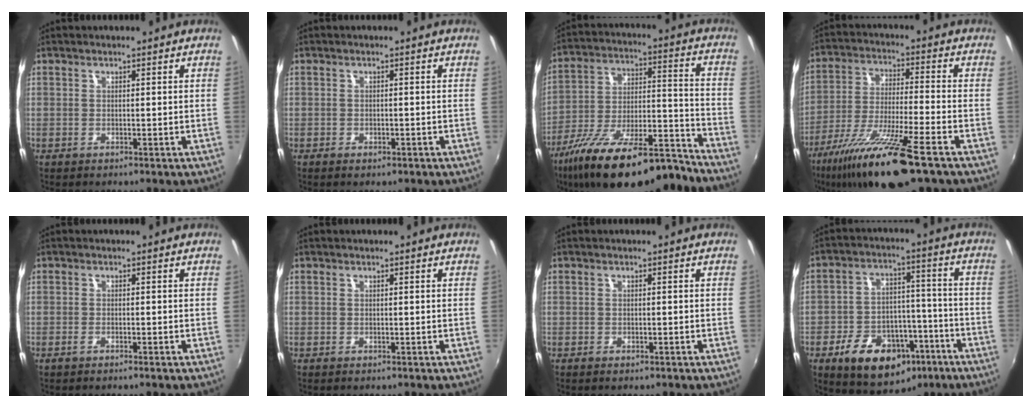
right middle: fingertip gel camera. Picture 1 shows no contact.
{"total": 1.6, "force": [-1.1, 0.9, 0.9], "torque": [-0.017, -0.003, -0.017]}
{"total": 23.3, "force": [-17.9, 5.7, 13.9], "torque": [-0.241, -0.032, -0.281]}
{"total": 17.1, "force": [-11.2, 1.8, 12.7], "torque": [-0.253, -0.034, -0.202]}
{"total": 1.4, "force": [-1.1, 0.1, 0.8], "torque": [-0.019, -0.001, -0.022]}
{"total": 0.0}
{"total": 1.0, "force": [-0.7, 0.5, 0.5], "torque": [-0.010, -0.002, -0.012]}
{"total": 16.9, "force": [-9.2, 10.3, 9.7], "torque": [-0.190, 0.023, -0.122]}